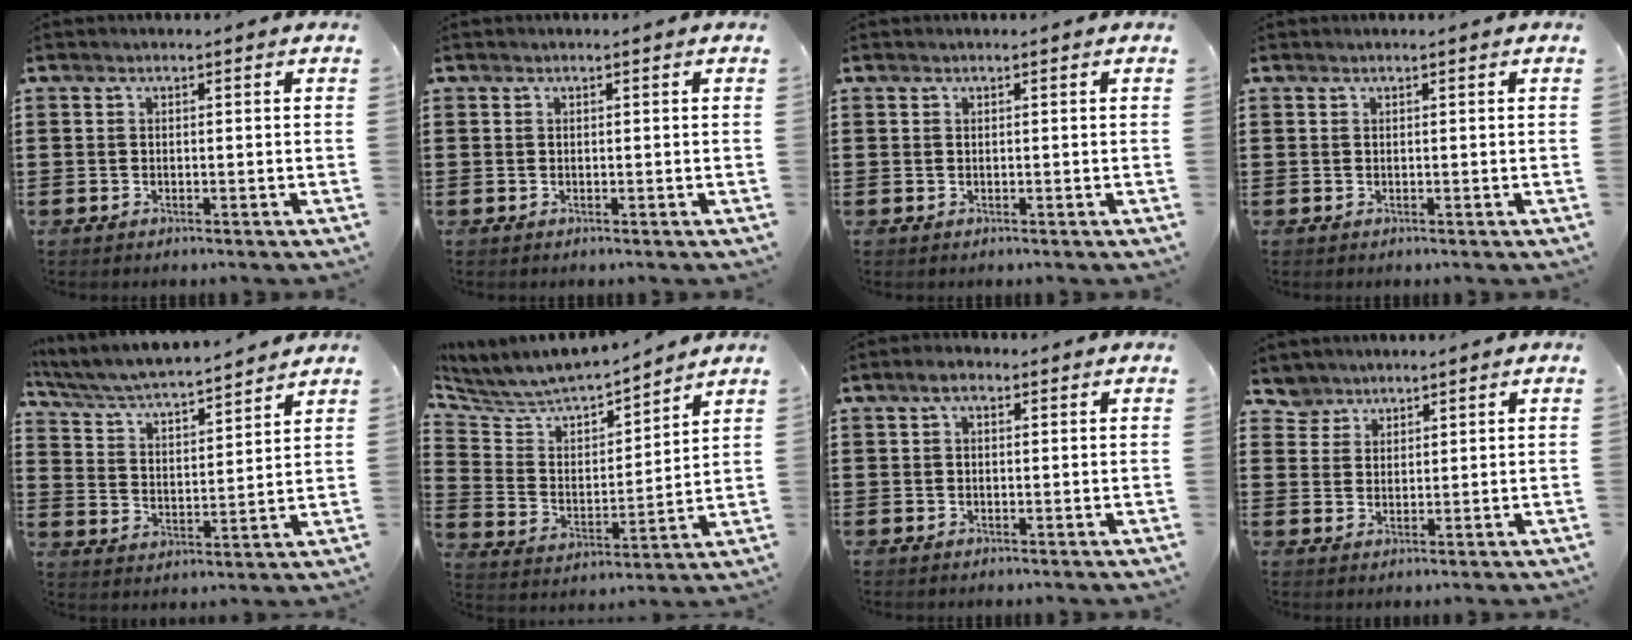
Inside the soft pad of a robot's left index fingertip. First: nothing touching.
{"total": 0.0}
{"total": 0.0}
{"total": 0.0}
{"total": 5.0, "force": [4.7, 0.2, 1.6], "torque": [-0.053, -0.033, 0.074]}
{"total": 5.4, "force": [5.1, 1.6, 0.7], "torque": [-0.050, -0.042, 0.081]}
{"total": 2.2, "force": [0.7, 1.2, 1.7], "torque": [-0.036, 0.009, 0.011]}
{"total": 3.2, "force": [2.7, 1.8, -0.2], "torque": [-0.011, 0.001, 0.051]}